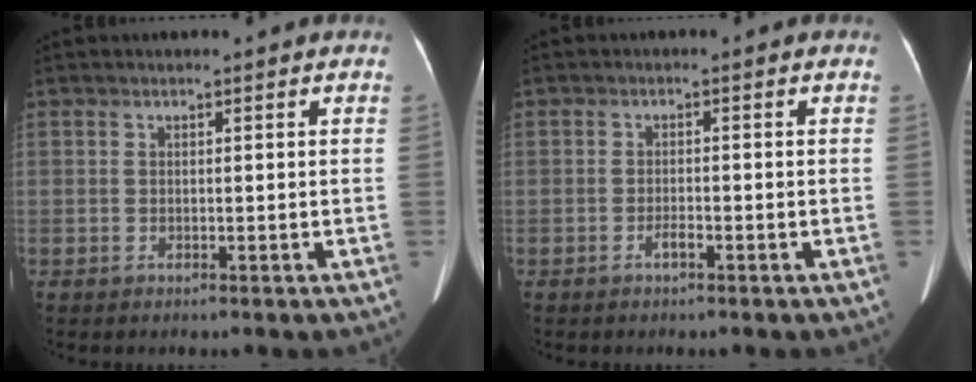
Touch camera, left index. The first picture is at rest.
{"total": 1.3, "force": [-0.9, 0.2, 0.9], "torque": [-0.018, 0.001, -0.014]}